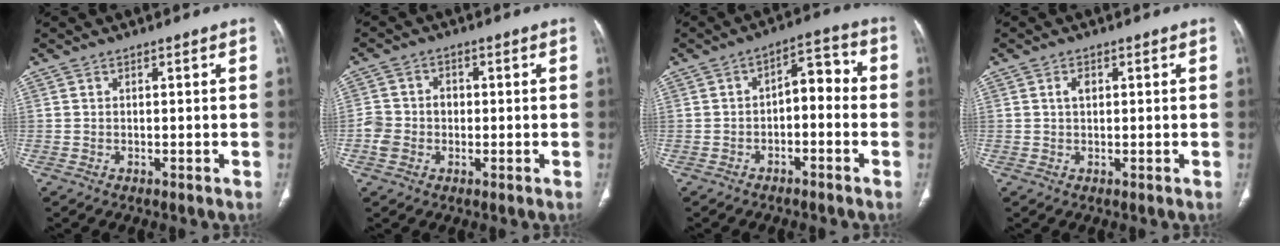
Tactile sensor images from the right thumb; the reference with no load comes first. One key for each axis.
{"total": 5.1, "fx": -1.0, "fy": 4.5, "fz": 2.2, "tx": -0.034, "ty": 0.018, "tz": -0.022}
{"total": 6.9, "fx": -1.5, "fy": 4.0, "fz": 5.4, "tx": -0.052, "ty": 0.043, "tz": -0.033}
{"total": 1.8, "fx": 0.5, "fy": 1.2, "fz": 1.3, "tx": -0.023, "ty": 0.003, "tz": 0.008}